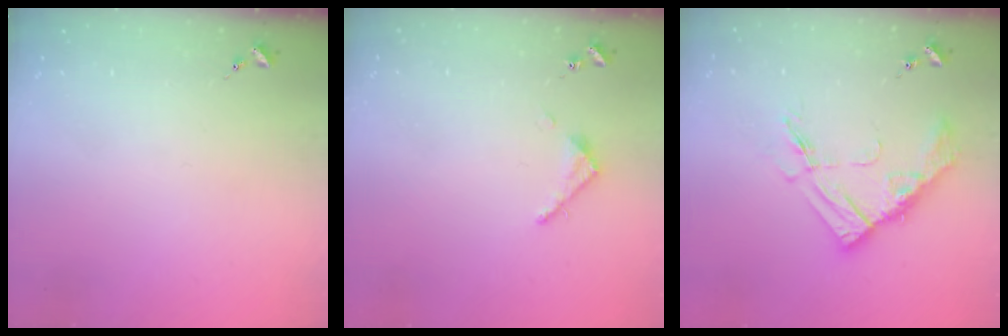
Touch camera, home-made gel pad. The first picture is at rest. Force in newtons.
{"total": 3.5, "press": 3.5, "slide": 0.3}
{"total": 14.1, "press": 14.0, "slide": 1.1}